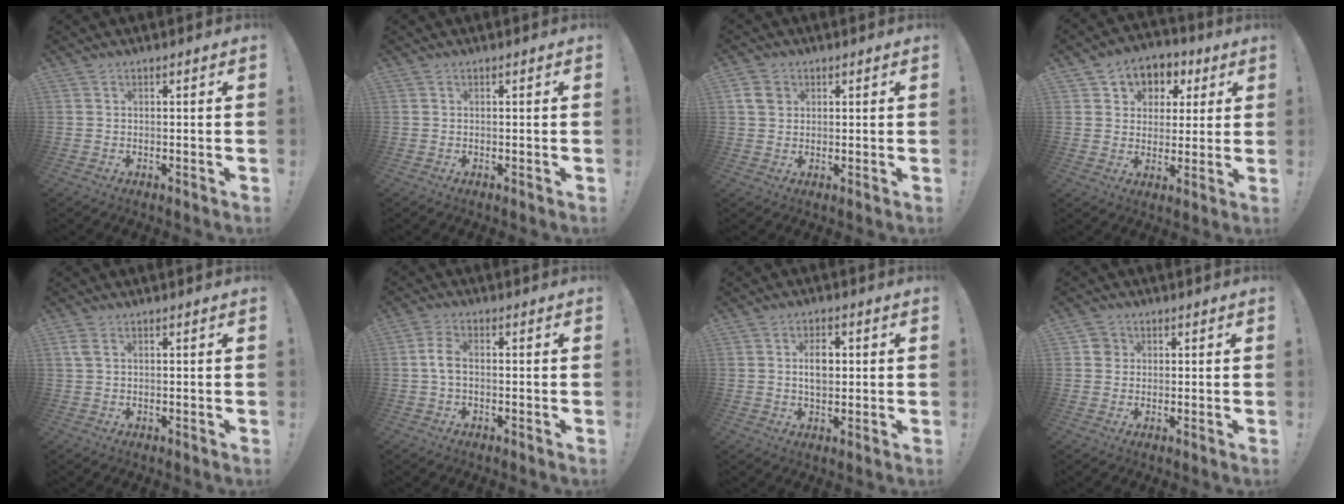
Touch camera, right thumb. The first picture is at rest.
{"total": 0.0}
{"total": 5.4, "force": [1.7, 4.3, 2.8], "torque": [-0.044, 0.005, 0.036]}
{"total": 6.9, "force": [1.9, 6.4, 1.5], "torque": [-0.011, -0.016, 0.038]}
{"total": 2.5, "force": [1.1, 1.0, 2.1], "torque": [-0.036, 0.001, 0.018]}
{"total": 4.5, "force": [-0.3, 2.3, 3.9], "torque": [-0.086, 0.009, -0.004]}
{"total": 6.2, "force": [0.8, 4.2, 4.5], "torque": [-0.072, 0.001, 0.009]}
{"total": 3.1, "force": [0.7, 2.9, 0.8], "torque": [-0.006, 0.005, 0.012]}